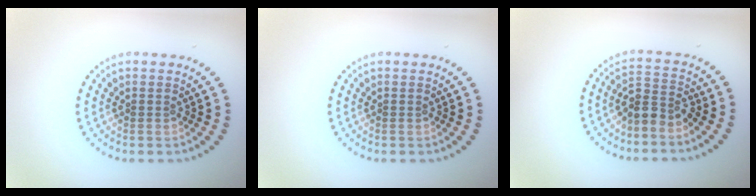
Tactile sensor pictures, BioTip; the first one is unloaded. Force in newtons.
{"total": 0.0}
{"total": 2.7, "press": 2.3, "slide": 1.5}